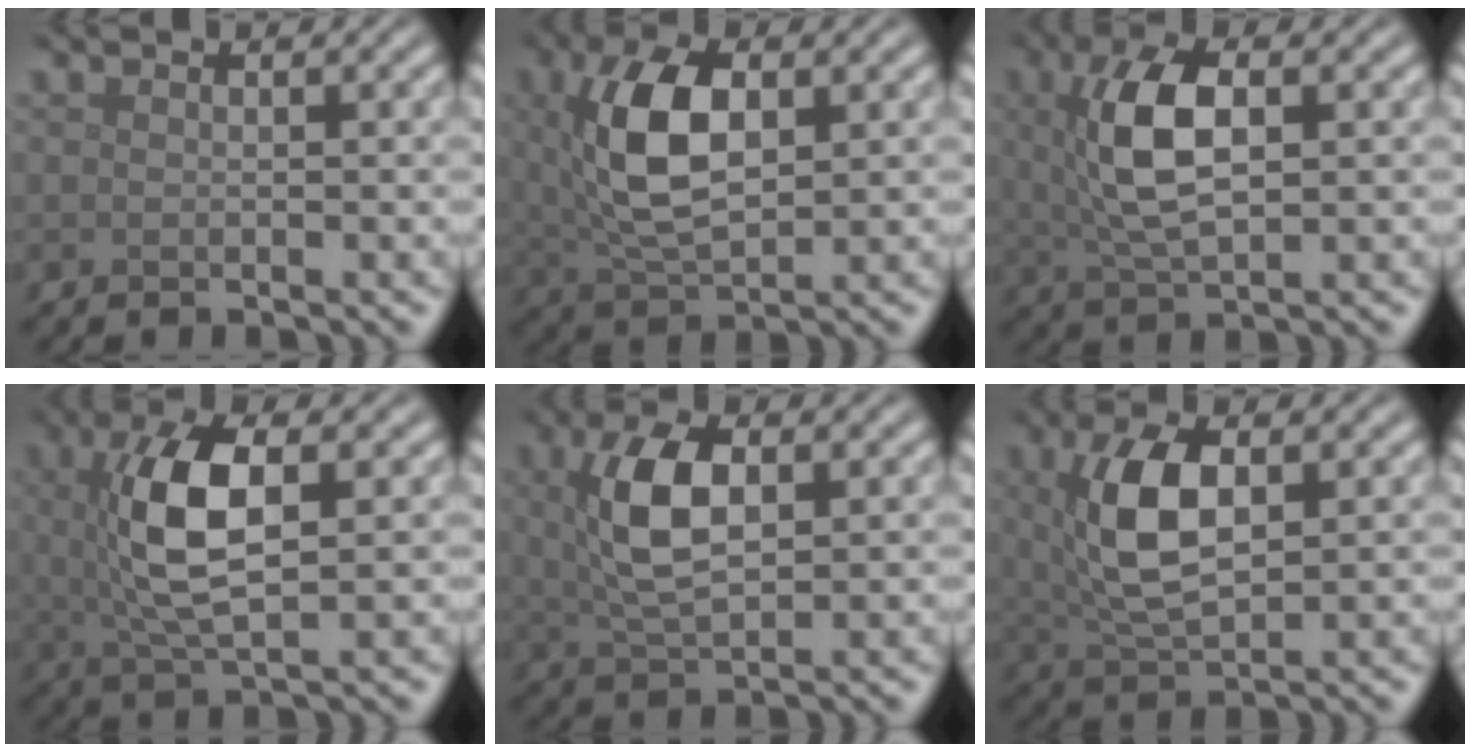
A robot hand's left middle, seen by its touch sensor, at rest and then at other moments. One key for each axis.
{"total": 7.4, "fx": 1.5, "fy": 3.6, "fz": 6.3, "tx": -0.131, "ty": 0.008, "tz": 0.028}
{"total": 6.5, "fx": 1.2, "fy": 2.8, "fz": 5.8, "tx": -0.120, "ty": 0.008, "tz": 0.022}
{"total": 7.1, "fx": 1.1, "fy": 2.5, "fz": 6.5, "tx": -0.131, "ty": 0.006, "tz": 0.020}
{"total": 5.8, "fx": 1.3, "fy": 2.7, "fz": 5.0, "tx": -0.105, "ty": 0.007, "tz": 0.025}
{"total": 6.4, "fx": 1.4, "fy": 2.9, "fz": 5.6, "tx": -0.116, "ty": 0.005, "tz": 0.028}